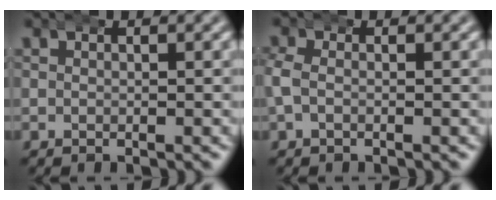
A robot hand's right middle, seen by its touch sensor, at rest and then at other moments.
{"total": 2.0, "force": [-0.4, 1.5, 1.2], "torque": [-0.036, 0.003, -0.011]}